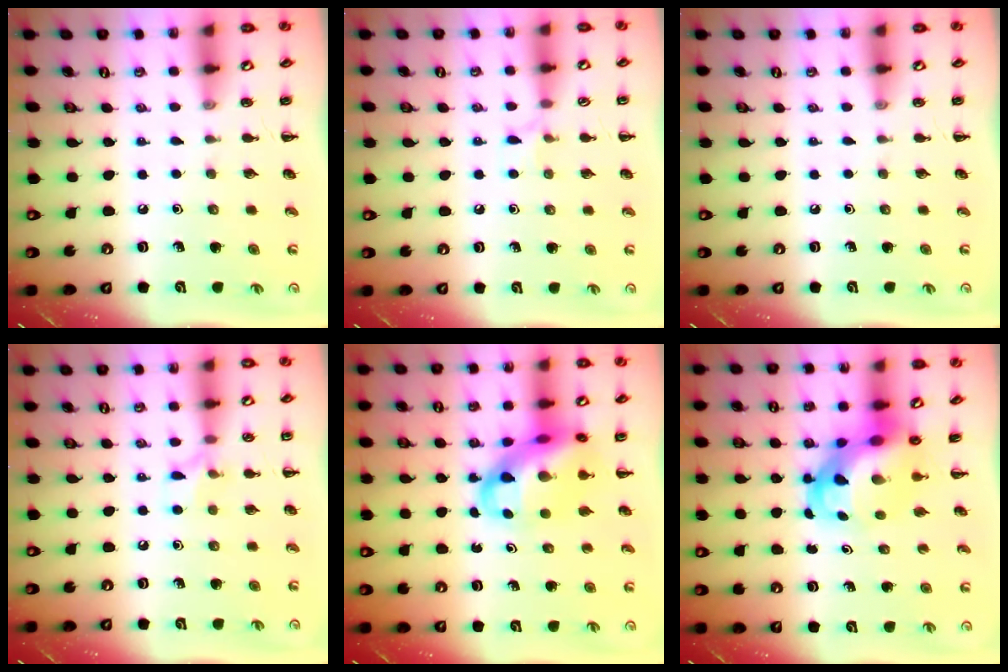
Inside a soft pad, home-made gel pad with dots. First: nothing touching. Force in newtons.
{"total": 5.2, "press": 4.8, "slide": 1.7}
{"total": 0.0}
{"total": 6.5, "press": 6.4, "slide": 1.5}
{"total": 14.8, "press": 14.3, "slide": 3.6}
{"total": 6.5, "press": 6.2, "slide": 1.8}